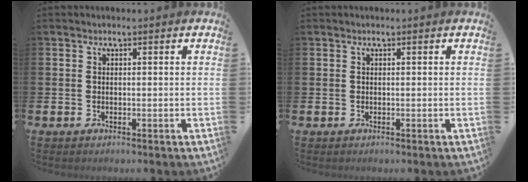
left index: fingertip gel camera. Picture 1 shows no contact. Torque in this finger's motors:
{"motor_torque": [-0.02, -0.01, 0.02, 0.01]}